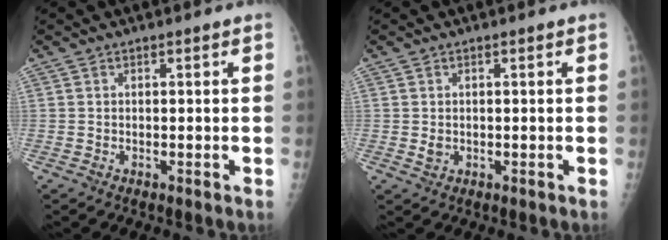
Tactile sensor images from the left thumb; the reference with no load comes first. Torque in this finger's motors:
{"motor_torque": [-0.05, 0.03, 0.17, 0.12, 0.00]}